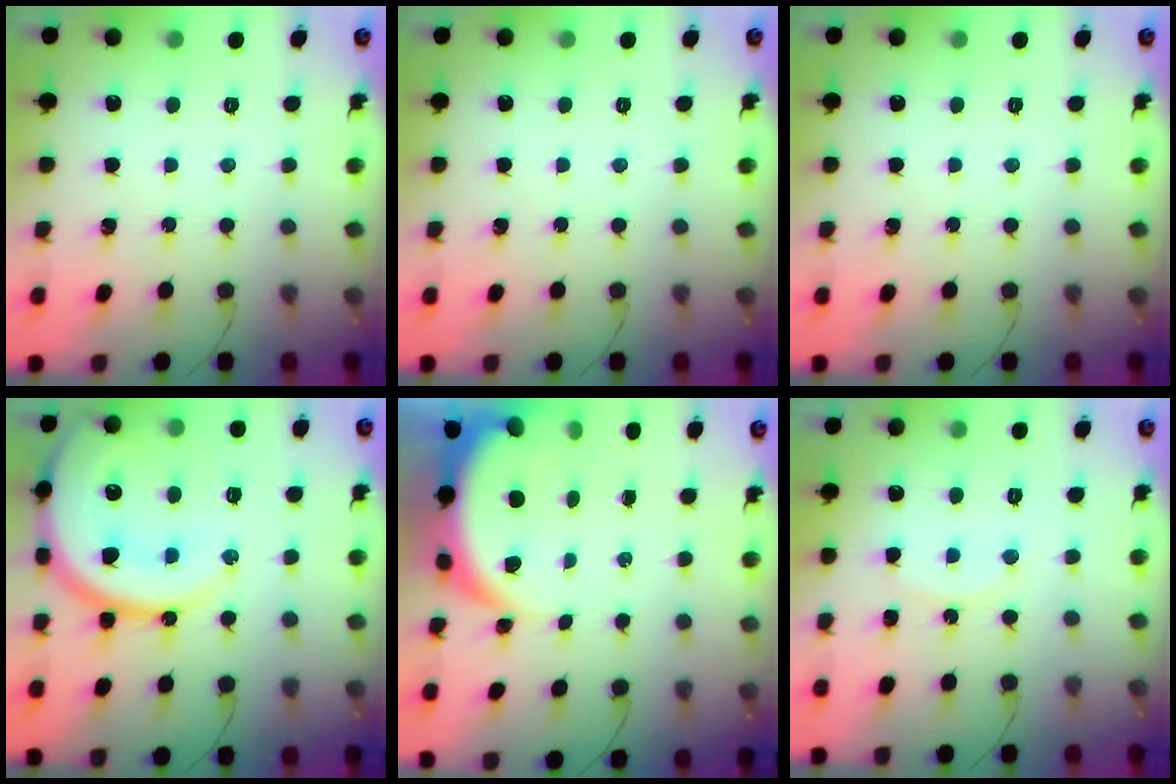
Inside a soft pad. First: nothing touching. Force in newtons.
{"total": 0.0}
{"total": 0.0}
{"total": 22.3, "press": 22.2, "slide": 2.4}
{"total": 7.6, "press": 7.6, "slide": 0.9}
{"total": 6.5, "press": 6.5, "slide": 0.4}